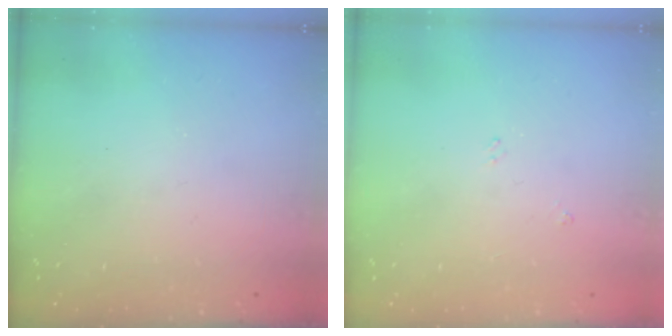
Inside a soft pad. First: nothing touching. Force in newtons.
{"total": 2.7, "press": 2.7, "slide": 0.4}